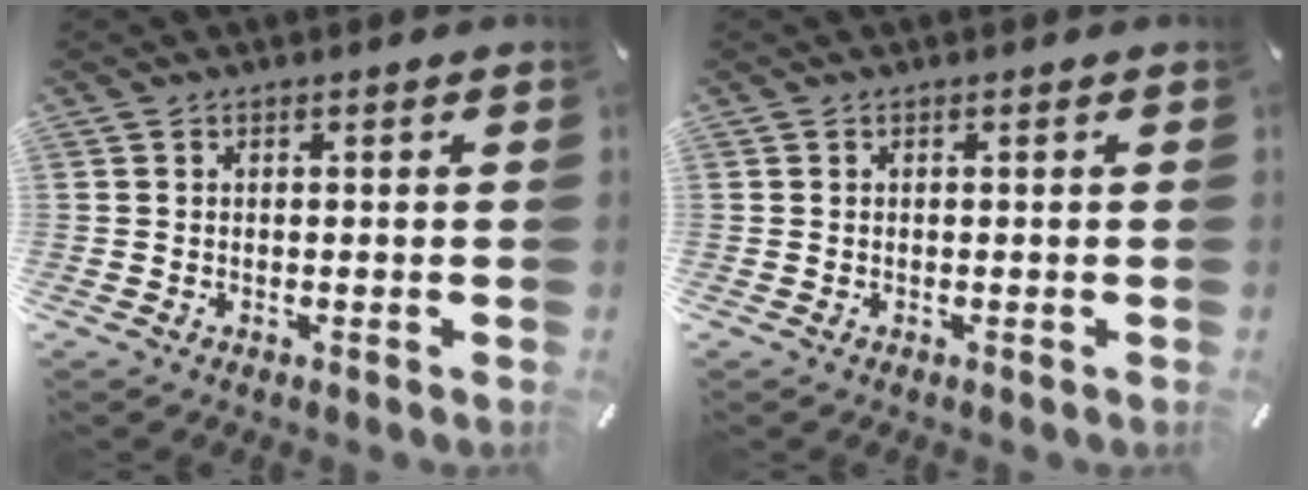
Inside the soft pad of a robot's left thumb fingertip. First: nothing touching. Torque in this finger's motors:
{"motor_torque": [0.00, 0.00, 0.00, 0.00, 0.00]}